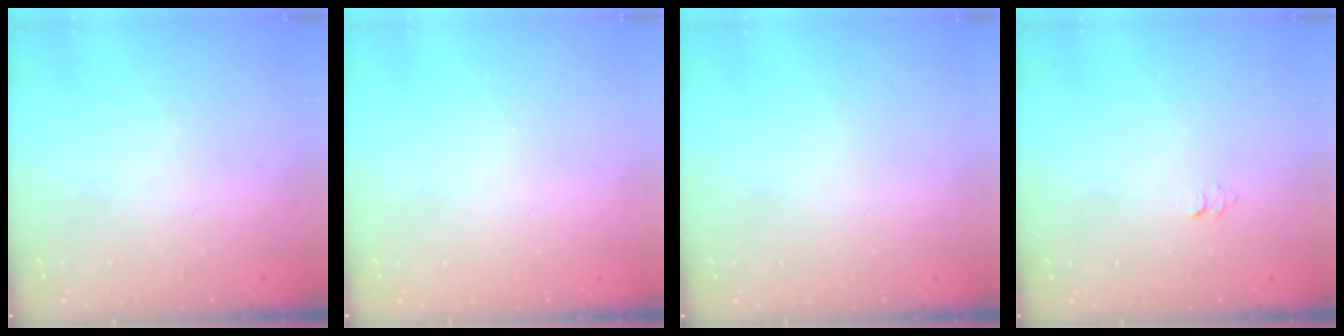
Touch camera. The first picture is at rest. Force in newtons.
{"total": 0.0}
{"total": 0.0}
{"total": 3.5, "press": 3.5, "slide": 0.3}